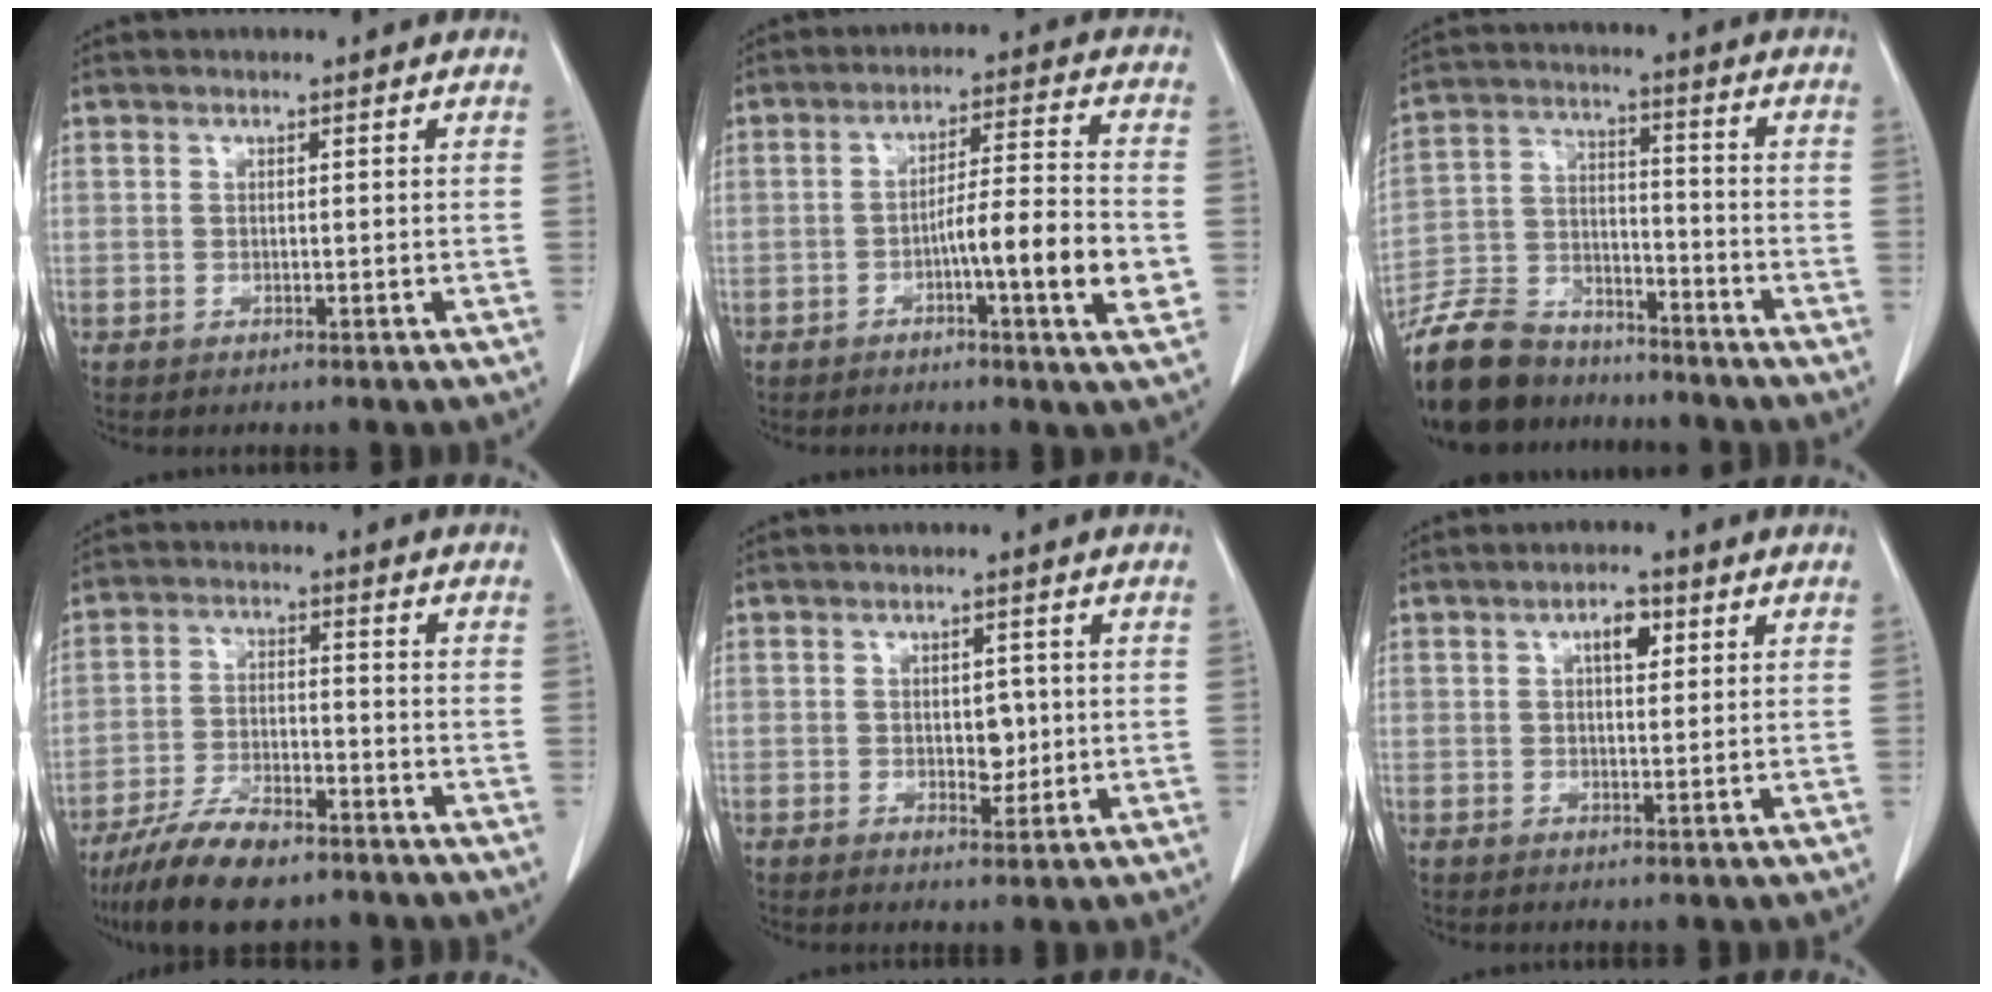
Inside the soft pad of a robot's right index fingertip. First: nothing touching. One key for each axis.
{"total": 10.8, "fx": -3.0, "fy": 0.2, "fz": 10.3, "tx": -0.157, "ty": 0.000, "tz": -0.051}
{"total": 16.3, "fx": -13.9, "fy": 6.7, "fz": 5.2, "tx": -0.120, "ty": 0.013, "tz": -0.247}
{"total": 10.6, "fx": -8.3, "fy": 2.8, "fz": 6.0, "tx": -0.112, "ty": -0.018, "tz": -0.148}
{"total": 3.1, "fx": -0.2, "fy": 1.8, "fz": 2.5, "tx": -0.035, "ty": 0.002, "tz": 0.001}
{"total": 3.5, "fx": 1.3, "fy": 1.5, "fz": 2.8, "tx": -0.046, "ty": 0.005, "tz": 0.019}